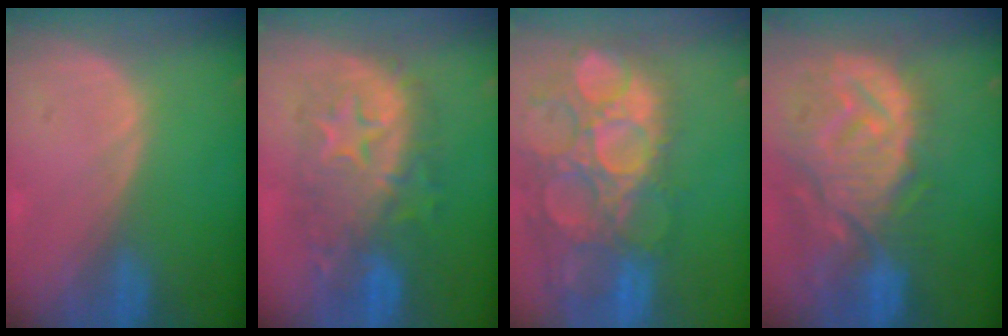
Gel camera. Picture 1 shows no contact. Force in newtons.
{"total": 9.9, "press": 9.9, "slide": 0.5}
{"total": 15.4, "press": 12.7, "slide": 8.7}
{"total": 13.4, "press": 11.7, "slide": 6.6}